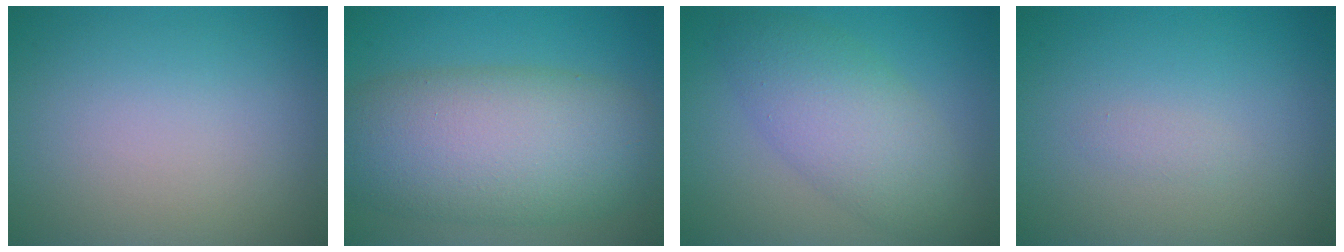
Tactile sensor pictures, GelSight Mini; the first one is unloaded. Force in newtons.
{"total": 10.7, "press": 10.7, "slide": 0.5}
{"total": 5.7, "press": 5.7, "slide": 0.1}
{"total": 0.6, "press": 0.6, "slide": 0.0}